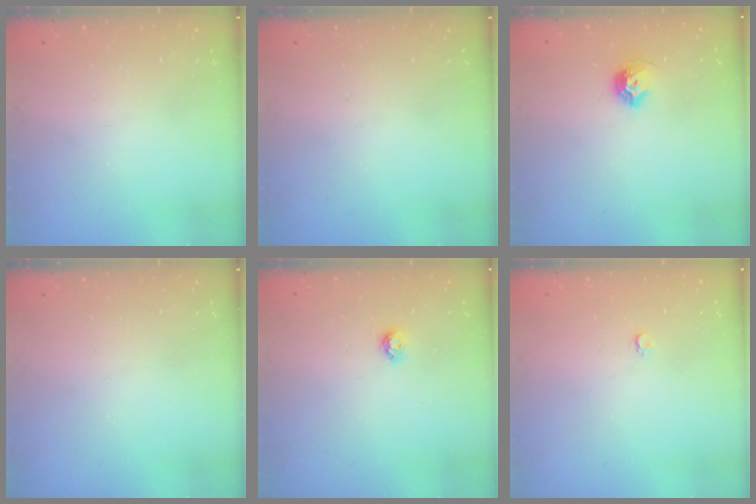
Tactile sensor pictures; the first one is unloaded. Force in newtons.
{"total": 0.0}
{"total": 8.4, "press": 8.3, "slide": 0.9}
{"total": 0.0}
{"total": 4.6, "press": 4.6, "slide": 0.5}
{"total": 2.6, "press": 2.6, "slide": 0.3}